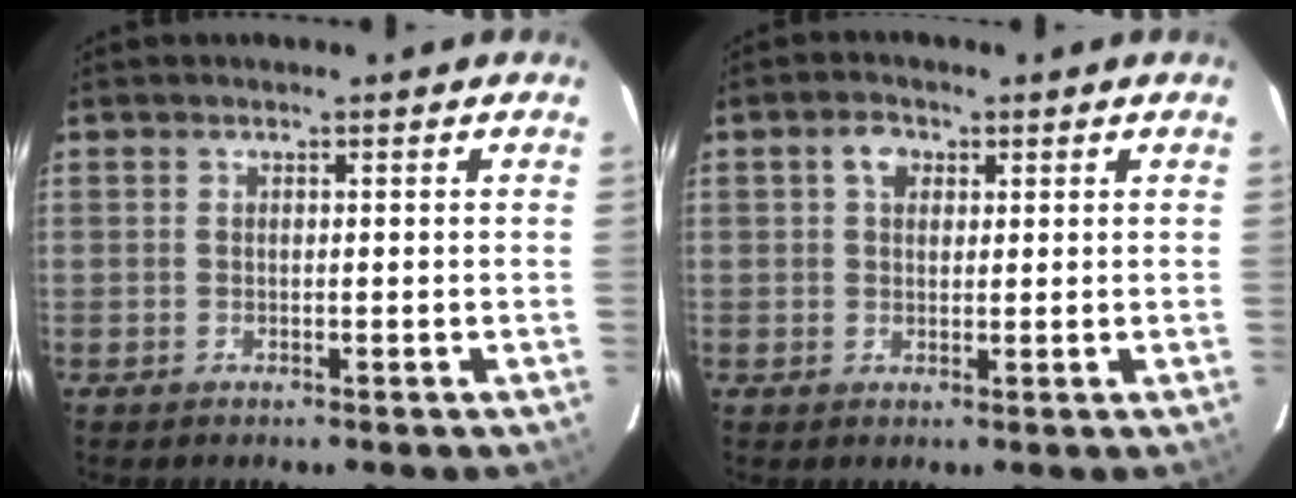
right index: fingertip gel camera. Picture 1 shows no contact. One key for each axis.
{"total": 3.2, "fx": 1.1, "fy": 2.4, "fz": 1.8, "tx": -0.028, "ty": 0.012, "tz": 0.019}